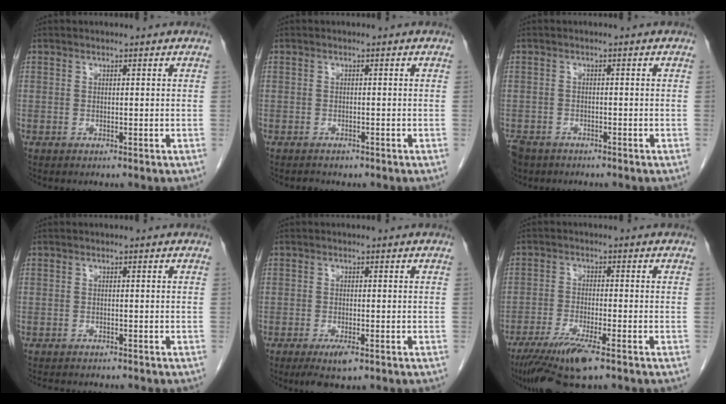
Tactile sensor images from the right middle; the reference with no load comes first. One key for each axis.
{"total": 1.0, "fx": -0.9, "fy": 0.3, "fz": 0.0, "tx": -0.005, "ty": -0.001, "tz": -0.014}
{"total": 6.6, "fx": -4.8, "fy": 4.1, "fz": 2.0, "tx": -0.051, "ty": -0.007, "tz": -0.083}
{"total": 4.5, "fx": -4.1, "fy": 1.0, "fz": 1.5, "tx": -0.019, "ty": -0.006, "tz": -0.055}
{"total": 3.2, "fx": -1.9, "fy": 0.7, "fz": 2.5, "tx": -0.047, "ty": -0.006, "tz": -0.030}
{"total": 8.8, "fx": -6.0, "fy": 0.5, "fz": 6.4, "tx": -0.115, "ty": -0.023, "tz": -0.103}